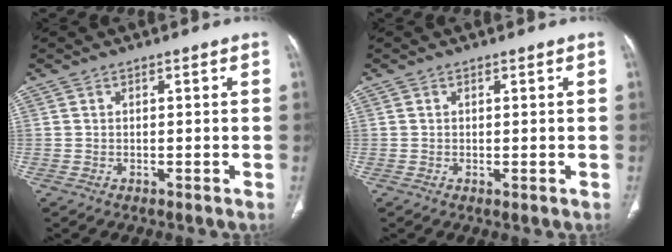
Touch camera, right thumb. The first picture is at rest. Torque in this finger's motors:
{"motor_torque": [-0.14, 0.63, 0.31, -0.14, 0.08]}